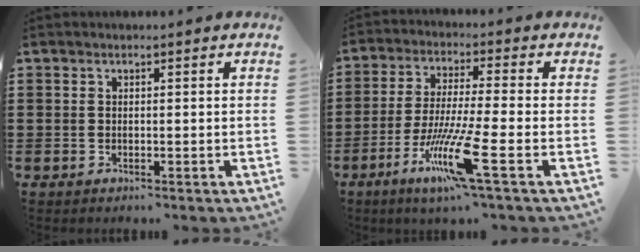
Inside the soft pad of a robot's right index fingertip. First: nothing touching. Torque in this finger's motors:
{"motor_torque": [2.06, -0.08, 0.48, 0.21]}